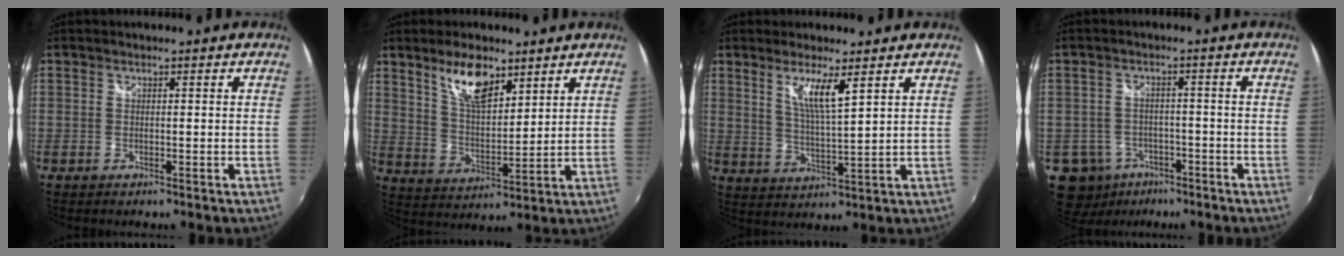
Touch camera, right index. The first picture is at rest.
{"total": 9.8, "force": [6.4, 3.9, 6.4], "torque": [-0.110, 0.003, 0.125]}
{"total": 6.3, "force": [3.6, 0.3, 5.1], "torque": [-0.097, -0.011, 0.068]}
{"total": 8.4, "force": [-4.3, 7.0, 1.9], "torque": [-0.065, 0.017, -0.055]}